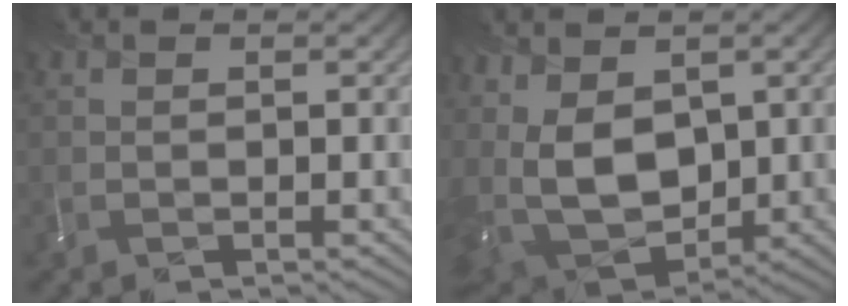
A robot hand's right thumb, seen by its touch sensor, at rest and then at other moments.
{"total": 11.0, "force": [2.4, 7.5, 7.7], "torque": [-0.196, -0.002, 0.051]}